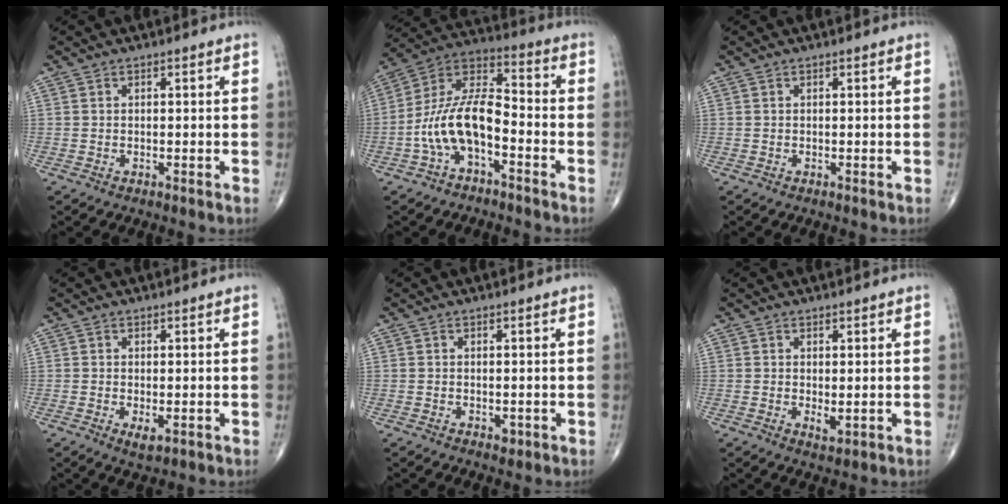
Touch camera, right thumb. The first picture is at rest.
{"total": 13.1, "force": [-4.4, 6.1, 10.7], "torque": [-0.205, 0.062, -0.090]}
{"total": 0.0}
{"total": 2.2, "force": [-0.5, 1.0, 1.9], "torque": [-0.033, -0.006, -0.004]}
{"total": 1.2, "force": [-0.3, 0.8, 0.8], "torque": [-0.007, -0.002, -0.003]}
{"total": 2.0, "force": [0.0, 0.9, 1.8], "torque": [-0.030, -0.008, 0.004]}